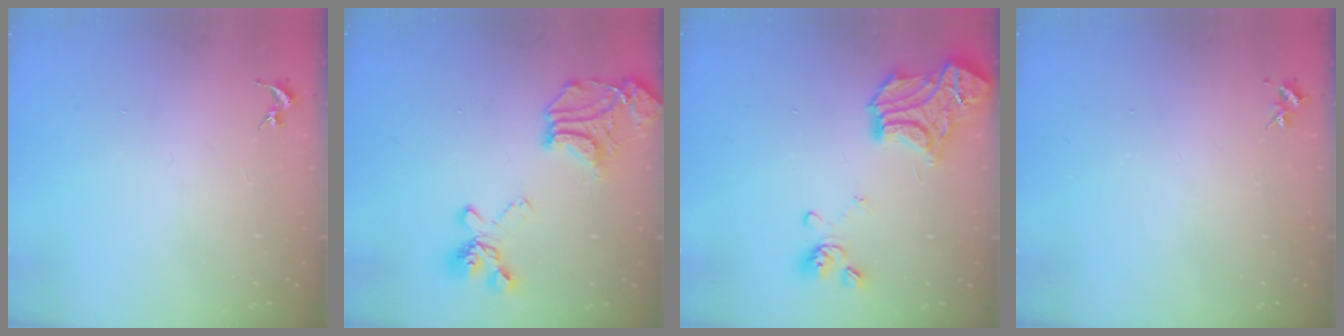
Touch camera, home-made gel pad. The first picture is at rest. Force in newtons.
{"total": 21.1, "press": 21.0, "slide": 2.5}
{"total": 22.7, "press": 22.6, "slide": 2.1}
{"total": 3.2, "press": 3.2, "slide": 0.4}